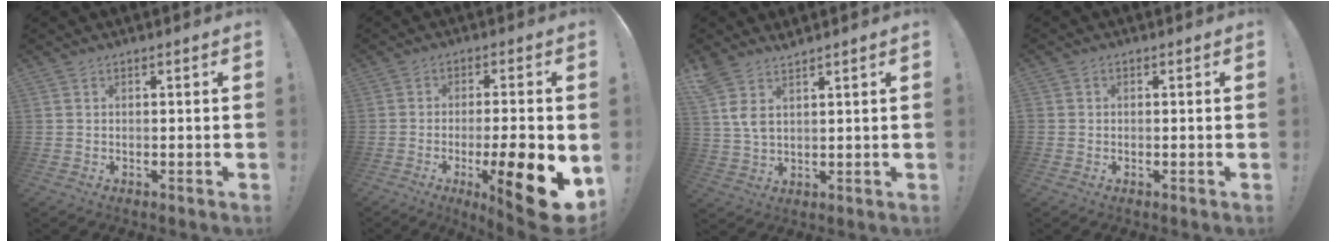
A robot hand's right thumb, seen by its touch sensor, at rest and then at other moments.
{"total": 15.5, "force": [-4.5, 3.4, 14.5], "torque": [-0.193, 0.009, -0.058]}
{"total": 5.6, "force": [3.9, 2.4, 3.2], "torque": [-0.055, -0.020, 0.073]}
{"total": 0.9, "force": [-0.3, 0.8, 0.2], "torque": [-0.001, 0.003, -0.005]}